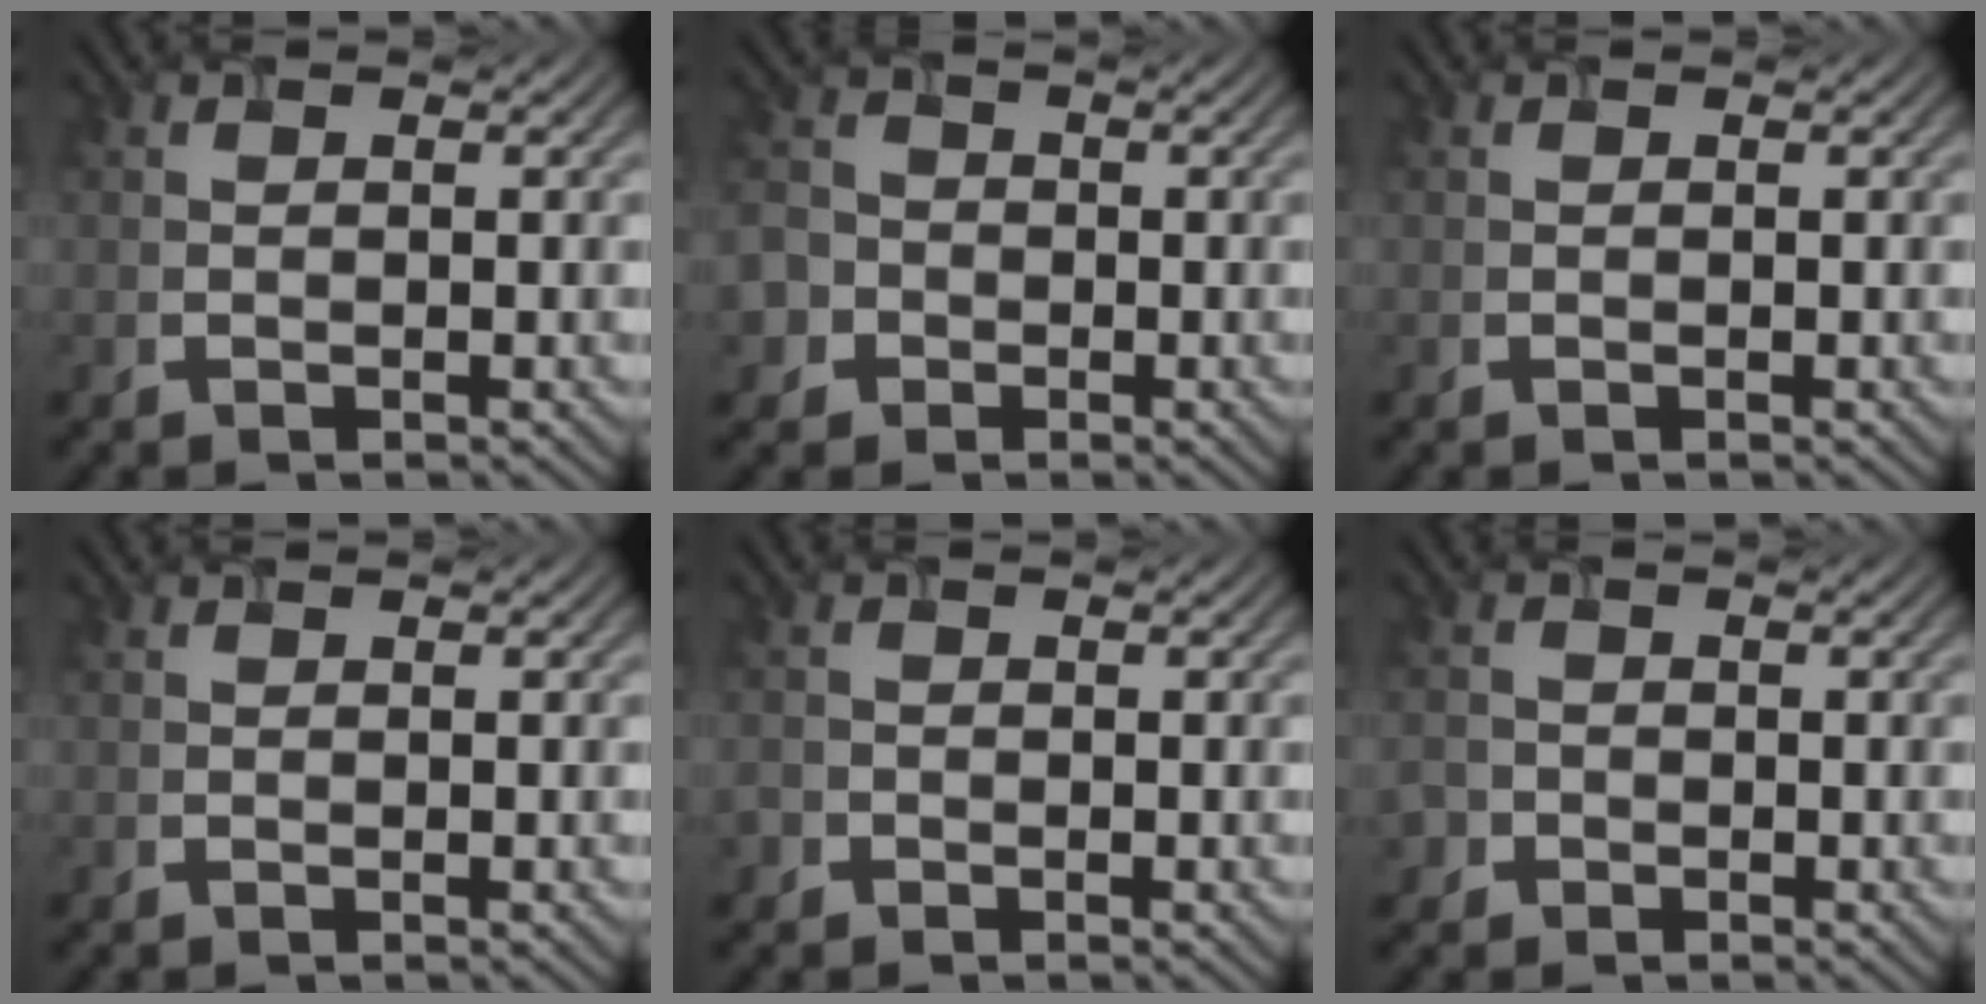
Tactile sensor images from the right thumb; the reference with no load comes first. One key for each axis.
{"total": 4.3, "fx": -1.8, "fy": 3.8, "fz": 0.9, "tx": -0.018, "ty": -0.009, "tz": -0.051}
{"total": 0.0}
{"total": 0.0}
{"total": 1.5, "fx": -1.1, "fy": 1.0, "fz": 0.0, "tx": 0.001, "ty": -0.011, "tz": -0.023}
{"total": 2.2, "fx": -1.3, "fy": 1.7, "fz": 0.1, "tx": 0.000, "ty": -0.011, "tz": -0.028}